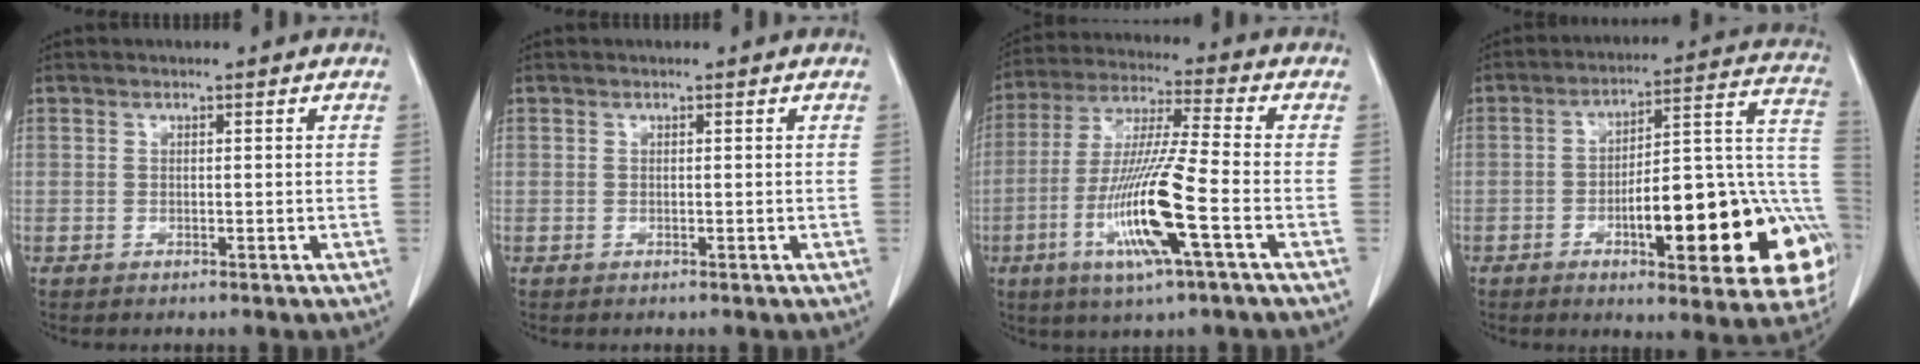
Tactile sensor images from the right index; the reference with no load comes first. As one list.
[{"total": 0.0}, {"total": 14.6, "force": [-5.0, 0.0, 13.7], "torque": [-0.280, -0.017, -0.098]}, {"total": 24.1, "force": [-7.8, 6.1, 22.0], "torque": [-0.199, 0.029, -0.095]}]